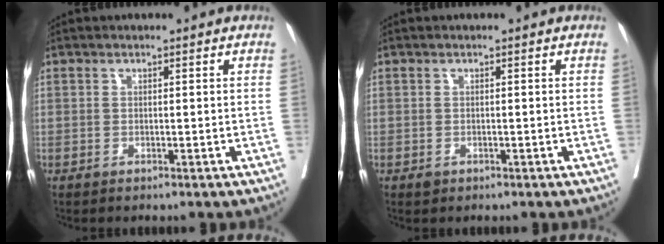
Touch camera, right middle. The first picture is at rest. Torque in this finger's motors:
{"motor_torque": [0.22, -0.14, 0.02, 0.01]}